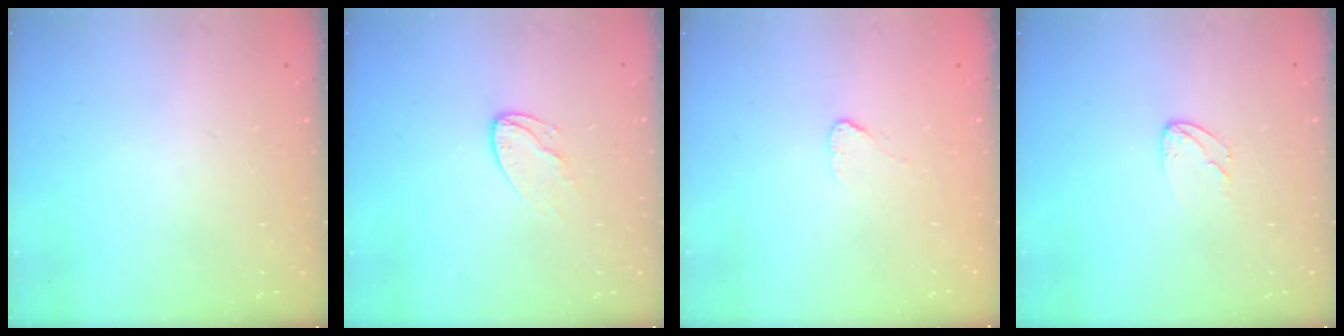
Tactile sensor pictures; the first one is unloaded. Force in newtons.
{"total": 6.0, "press": 6.0, "slide": 0.4}
{"total": 2.7, "press": 2.7, "slide": 0.3}
{"total": 5.0, "press": 5.0, "slide": 0.4}